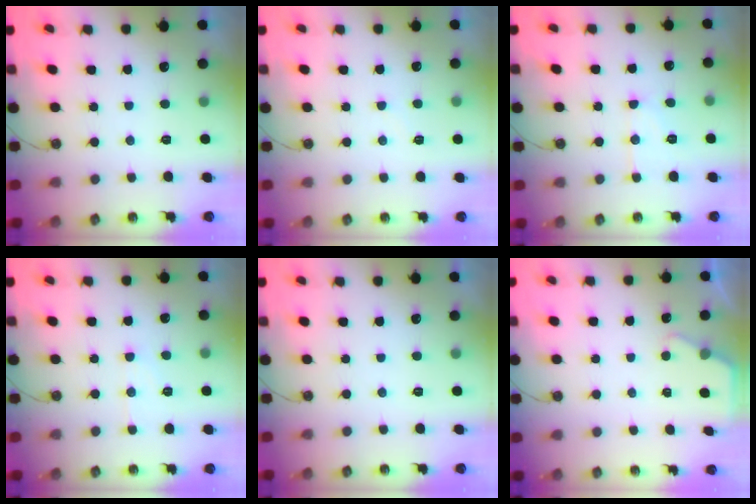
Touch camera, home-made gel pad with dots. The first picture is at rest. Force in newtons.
{"total": 4.6, "press": 4.6, "slide": 0.6}
{"total": 9.2, "press": 9.2, "slide": 0.8}
{"total": 7.0, "press": 6.9, "slide": 0.5}
{"total": 0.0}
{"total": 2.2, "press": 2.2, "slide": 0.3}